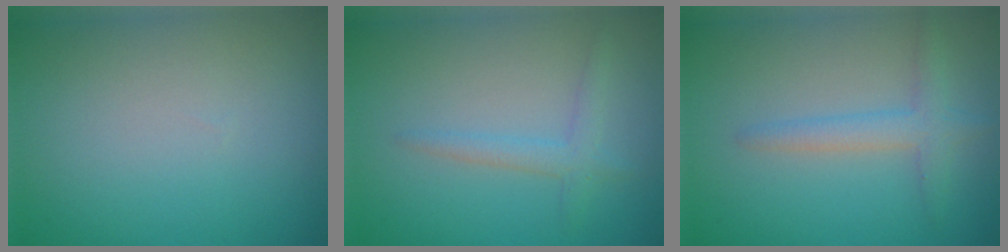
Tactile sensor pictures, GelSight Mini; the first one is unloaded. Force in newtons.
{"total": 1.8, "press": 1.8, "slide": 0.1}
{"total": 2.4, "press": 2.4, "slide": 0.2}